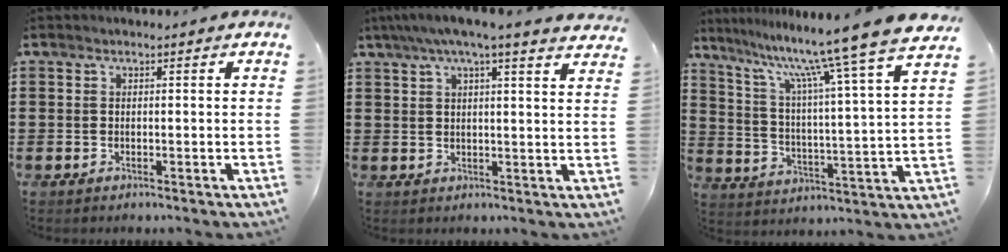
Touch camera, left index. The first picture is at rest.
{"total": 4.7, "force": [3.7, 0.0, 2.9], "torque": [-0.069, -0.011, 0.062]}
{"total": 11.9, "force": [9.9, -1.6, 6.3], "torque": [-0.143, -0.078, 0.151]}